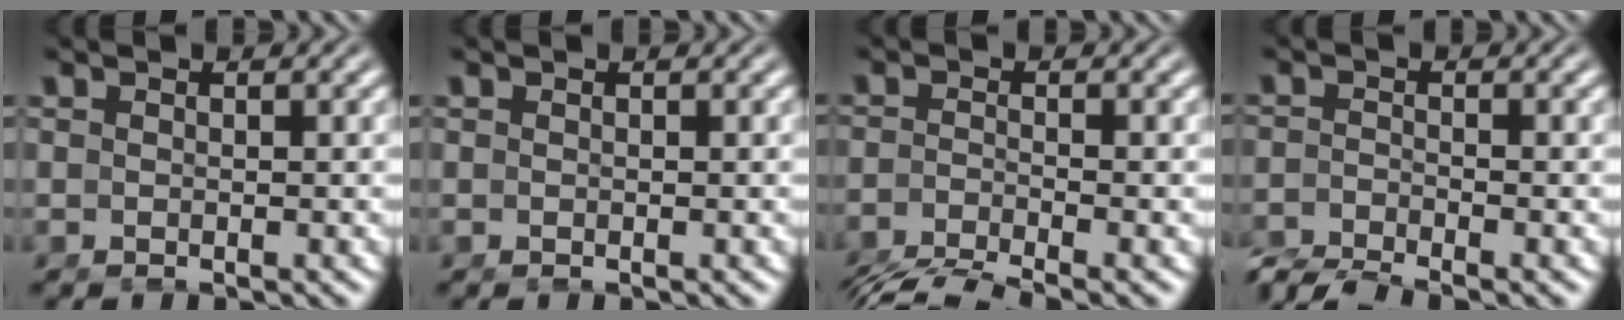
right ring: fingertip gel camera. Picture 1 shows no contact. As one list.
[{"total": 0.0}, {"total": 6.8, "force": [-6.2, 1.4, 2.3], "torque": [-0.025, -0.021, -0.090]}, {"total": 4.5, "force": [-4.2, 1.0, 1.3], "torque": [-0.017, -0.019, -0.062]}]